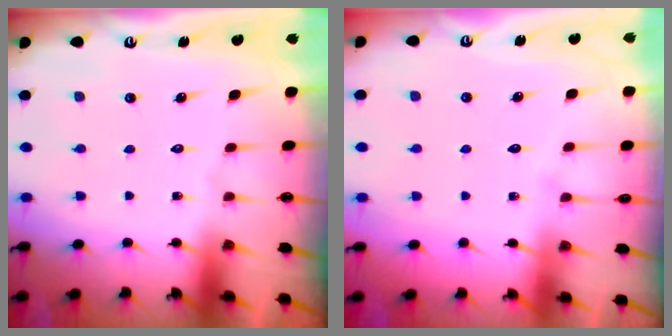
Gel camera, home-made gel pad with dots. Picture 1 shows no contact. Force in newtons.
{"total": 3.2, "press": 3.2, "slide": 0.4}